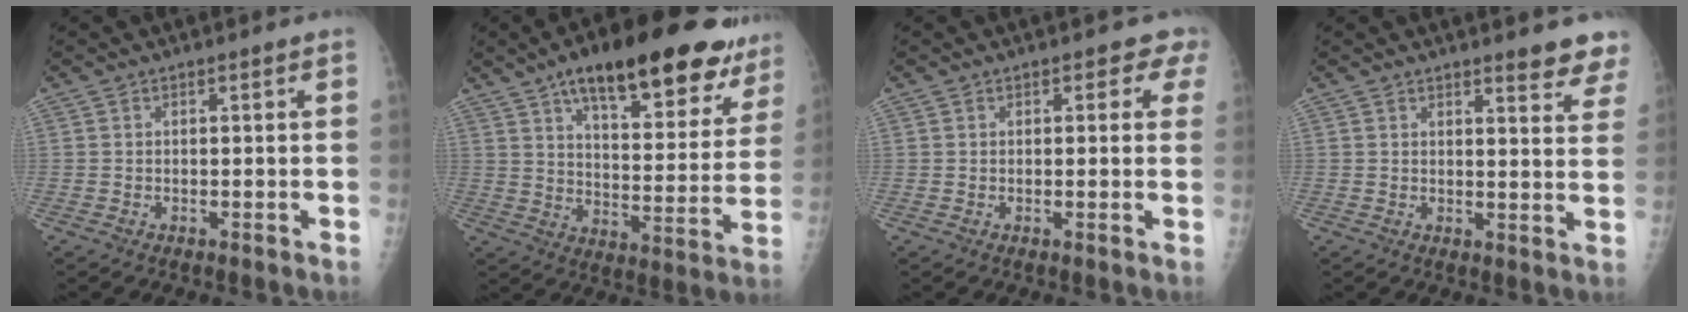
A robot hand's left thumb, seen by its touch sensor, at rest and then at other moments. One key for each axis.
{"total": 26.8, "fx": 17.6, "fy": 9.6, "fz": 17.7, "tx": -0.216, "ty": -0.040, "tz": 0.247}
{"total": 2.7, "fx": 1.7, "fy": 2.0, "fz": 0.7, "tx": 0.027, "ty": -0.006, "tz": 0.007}
{"total": 7.0, "fx": 6.0, "fy": 1.5, "fz": 3.3, "tx": -0.013, "ty": -0.034, "tz": 0.055}